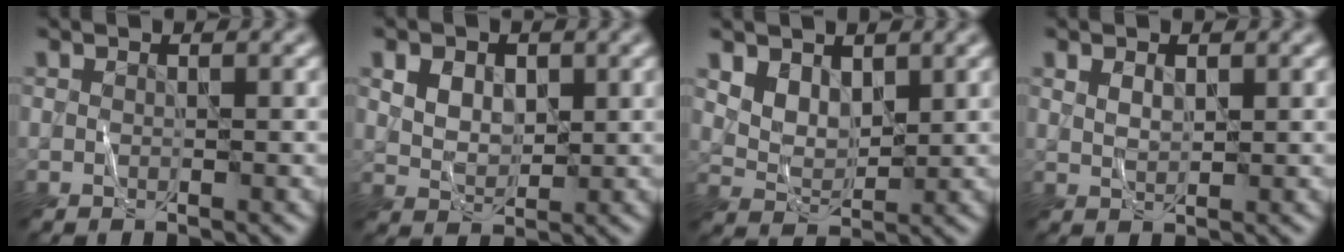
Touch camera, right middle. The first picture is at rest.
{"total": 3.8, "force": [1.5, 2.6, 2.3], "torque": [-0.048, 0.005, 0.026]}
{"total": 3.1, "force": [1.8, 2.0, 1.7], "torque": [-0.042, -0.012, 0.038]}
{"total": 1.5, "force": [0.7, 0.8, 1.0], "torque": [-0.021, -0.001, 0.019]}